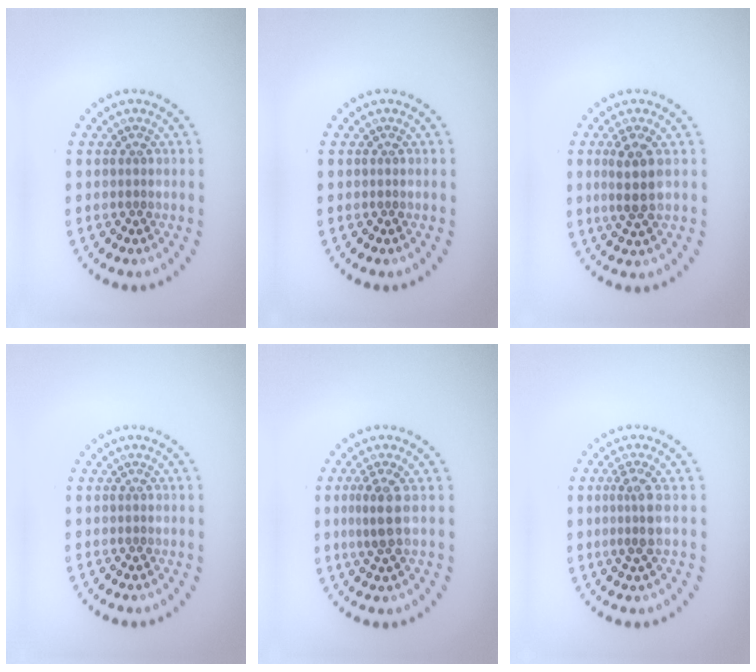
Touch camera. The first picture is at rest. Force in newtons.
{"total": 0.0}
{"total": 2.9, "press": 2.6, "slide": 1.4}
{"total": 0.0}
{"total": 2.5, "press": 2.2, "slide": 1.1}
{"total": 2.2, "press": 1.8, "slide": 1.4}